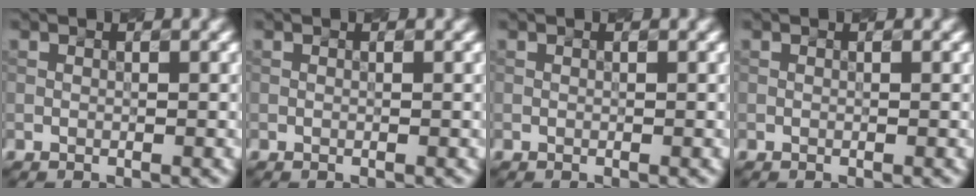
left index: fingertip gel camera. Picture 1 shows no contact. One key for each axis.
{"total": 0.0}
{"total": 0.0}
{"total": 0.0}